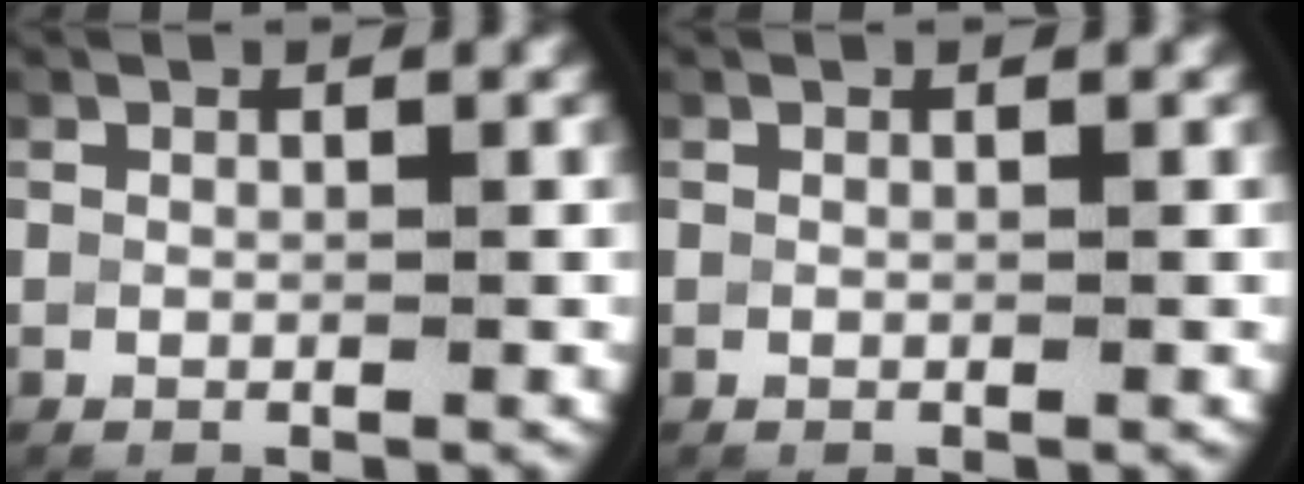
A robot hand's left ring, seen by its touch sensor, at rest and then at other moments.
{"total": 0.0}